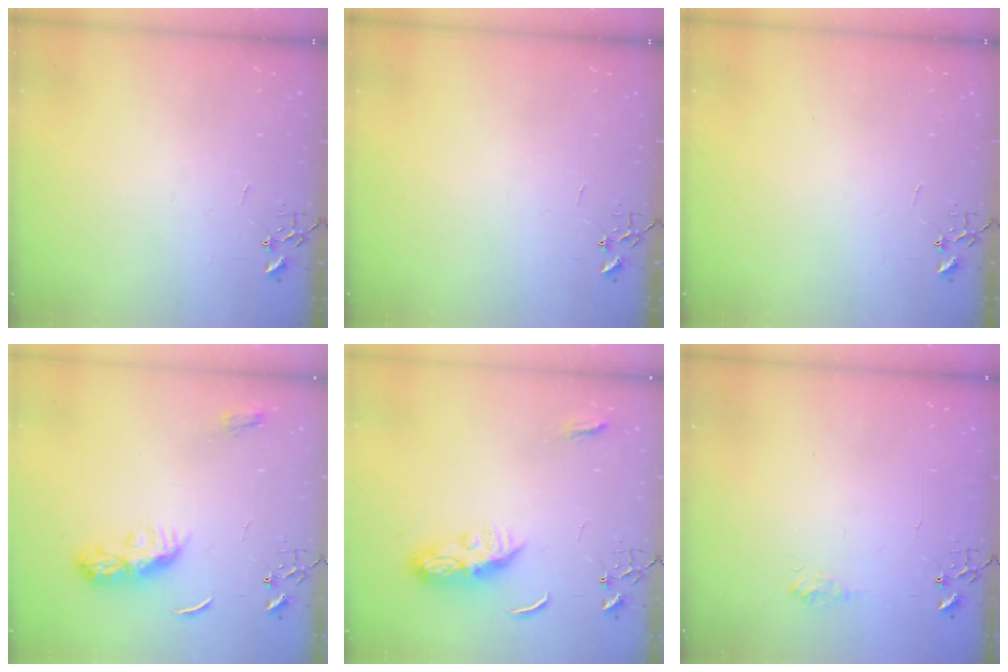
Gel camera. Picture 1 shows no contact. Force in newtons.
{"total": 0.0}
{"total": 0.0}
{"total": 9.0, "press": 9.0, "slide": 0.2}
{"total": 8.7, "press": 8.7, "slide": 0.4}
{"total": 6.3, "press": 6.3, "slide": 0.8}